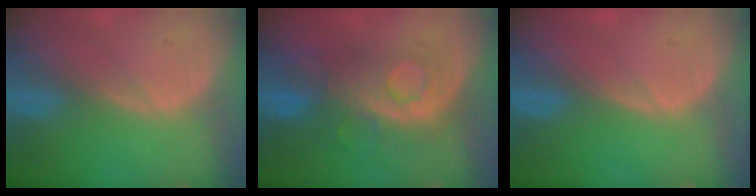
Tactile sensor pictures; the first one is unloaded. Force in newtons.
{"total": 7.8, "press": 7.8, "slide": 0.6}
{"total": 0.0}